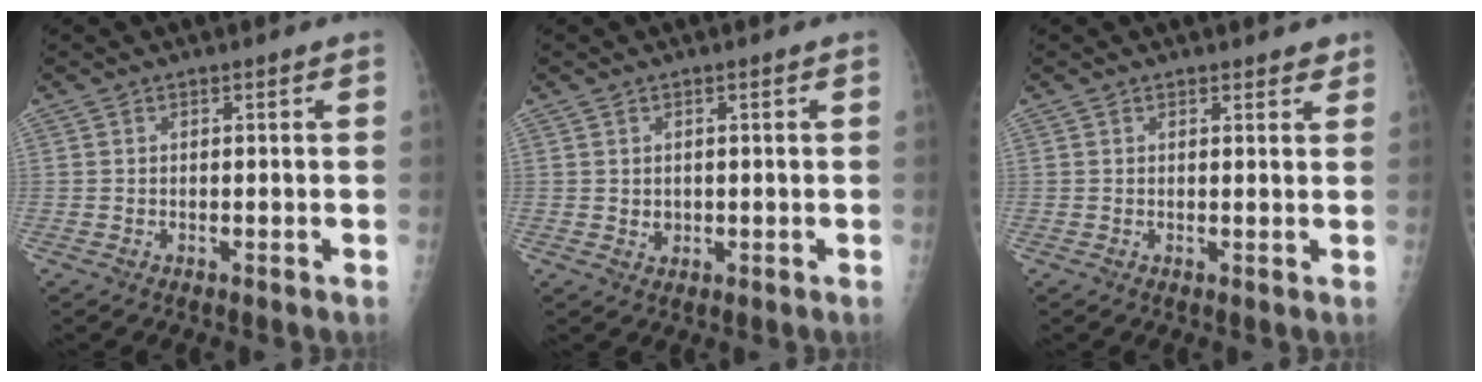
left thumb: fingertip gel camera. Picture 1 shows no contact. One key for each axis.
{"total": 1.7, "fx": 0.2, "fy": 1.5, "fz": 0.9, "tx": -0.008, "ty": -0.002, "tz": 0.008}
{"total": 1.9, "fx": 1.6, "fy": 0.7, "fz": 0.8, "tx": 0.003, "ty": -0.007, "tz": 0.016}